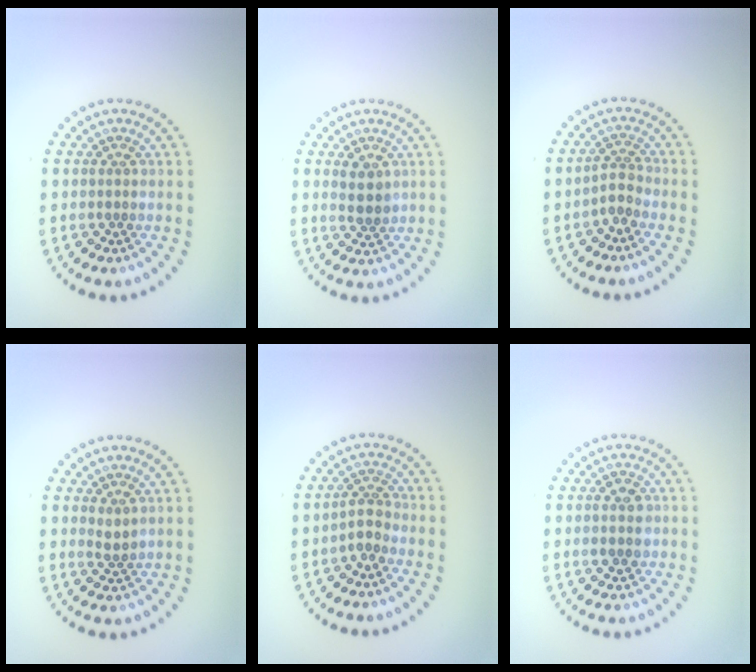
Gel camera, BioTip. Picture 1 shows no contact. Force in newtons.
{"total": 2.2, "press": 2.0, "slide": 0.9}
{"total": 1.8, "press": 1.2, "slide": 1.3}
{"total": 1.0, "press": 0.9, "slide": 0.5}
{"total": 1.7, "press": 1.2, "slide": 1.1}
{"total": 2.7, "press": 2.7, "slide": 0.1}